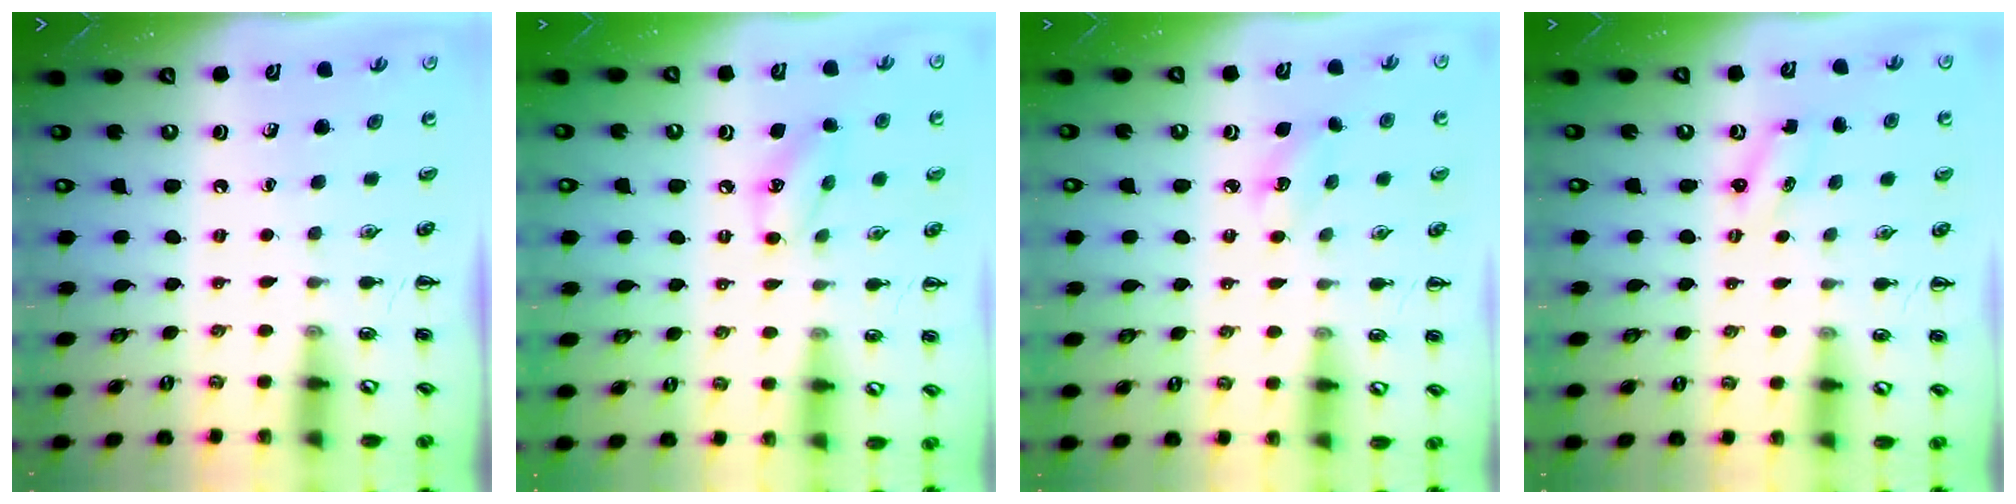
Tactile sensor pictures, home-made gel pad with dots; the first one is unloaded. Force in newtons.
{"total": 7.8, "press": 7.8, "slide": 0.7}
{"total": 4.0, "press": 3.8, "slide": 1.0}
{"total": 1.6, "press": 1.5, "slide": 0.4}